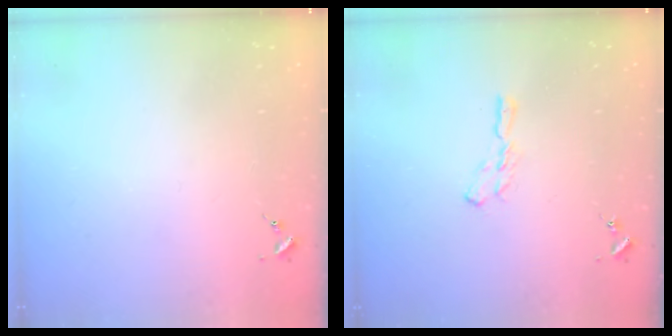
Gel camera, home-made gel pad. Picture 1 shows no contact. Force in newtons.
{"total": 5.8, "press": 5.8, "slide": 0.5}